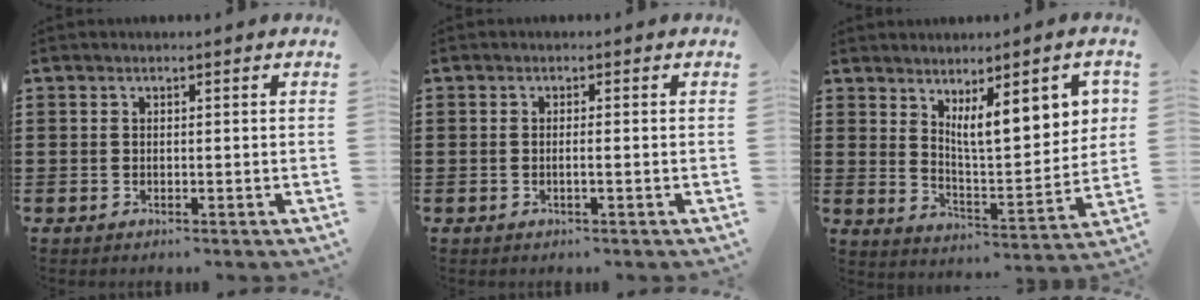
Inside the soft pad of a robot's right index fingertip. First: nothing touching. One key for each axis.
{"total": 1.0, "fx": -0.4, "fy": -0.2, "fz": 0.9, "tx": -0.017, "ty": -0.006, "tz": -0.007}
{"total": 9.2, "fx": 4.6, "fy": 2.7, "fz": 7.6, "tx": -0.138, "ty": -0.008, "tz": 0.076}